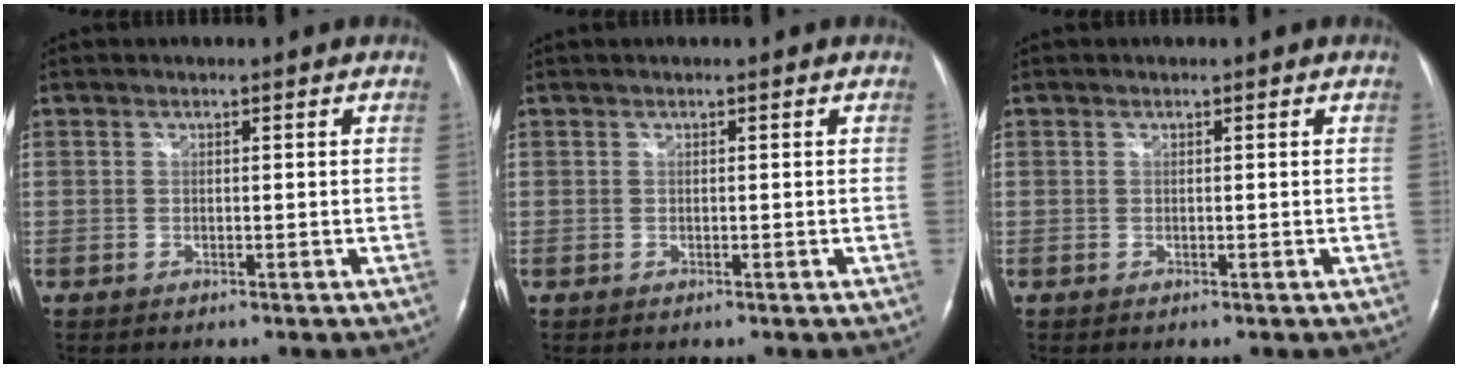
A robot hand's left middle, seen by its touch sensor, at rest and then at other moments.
{"total": 0.0}
{"total": 0.0}